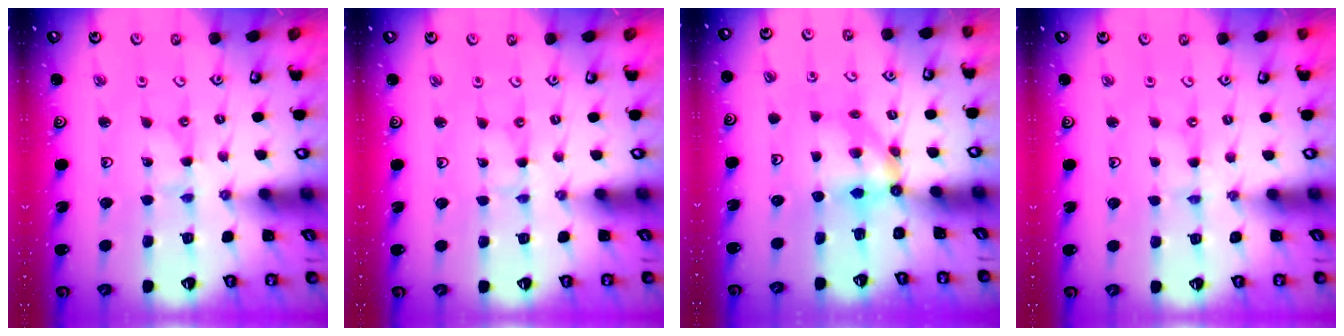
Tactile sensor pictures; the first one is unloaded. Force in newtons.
{"total": 0.0}
{"total": 5.4, "press": 5.4, "slide": 0.4}
{"total": 0.0}